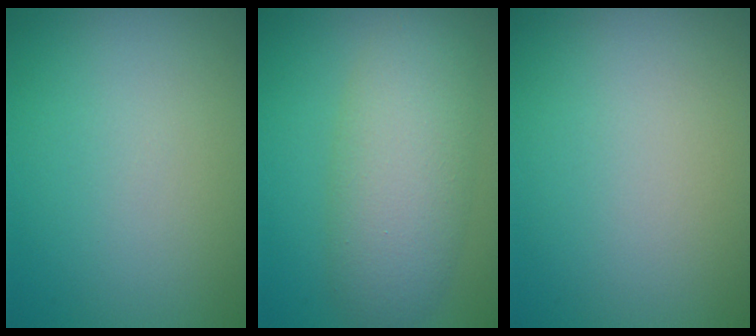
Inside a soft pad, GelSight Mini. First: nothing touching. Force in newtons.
{"total": 6.2, "press": 6.2, "slide": 0.4}
{"total": 0.0}